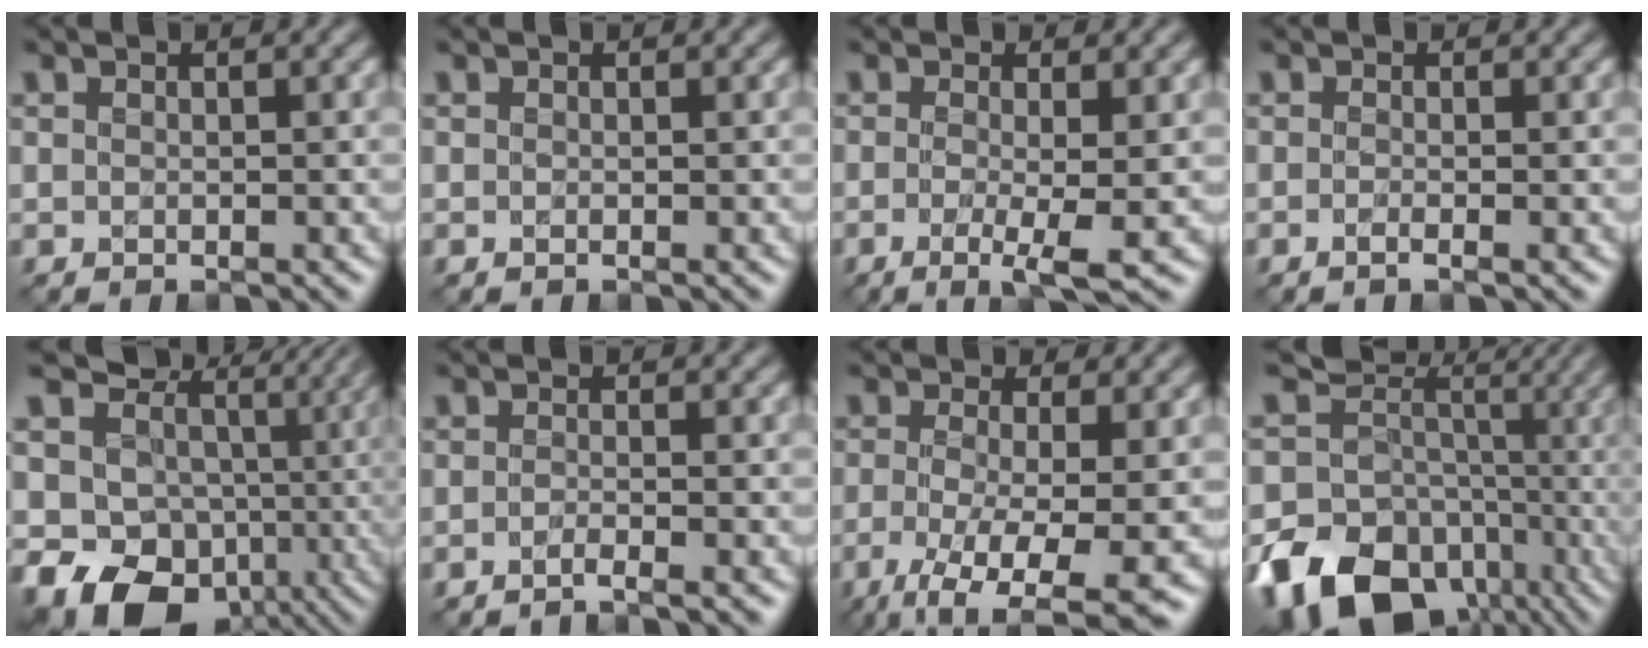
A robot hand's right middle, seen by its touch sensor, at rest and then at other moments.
{"total": 0.0}
{"total": 3.8, "force": [-0.9, 0.7, 3.6], "torque": [-0.069, -0.014, -0.015]}
{"total": 1.0, "force": [-0.4, 0.3, 0.9], "torque": [-0.015, -0.008, -0.009]}
{"total": 12.9, "force": [-0.2, 10.7, 7.2], "torque": [-0.135, -0.022, 0.014]}
{"total": 1.9, "force": [-1.1, 0.4, 1.5], "torque": [-0.011, -0.004, -0.030]}
{"total": 7.7, "force": [-3.5, 2.5, 6.5], "torque": [-0.125, -0.027, -0.058]}
{"total": 16.4, "force": [-4.3, 13.7, 7.9], "torque": [-0.166, -0.013, -0.051]}